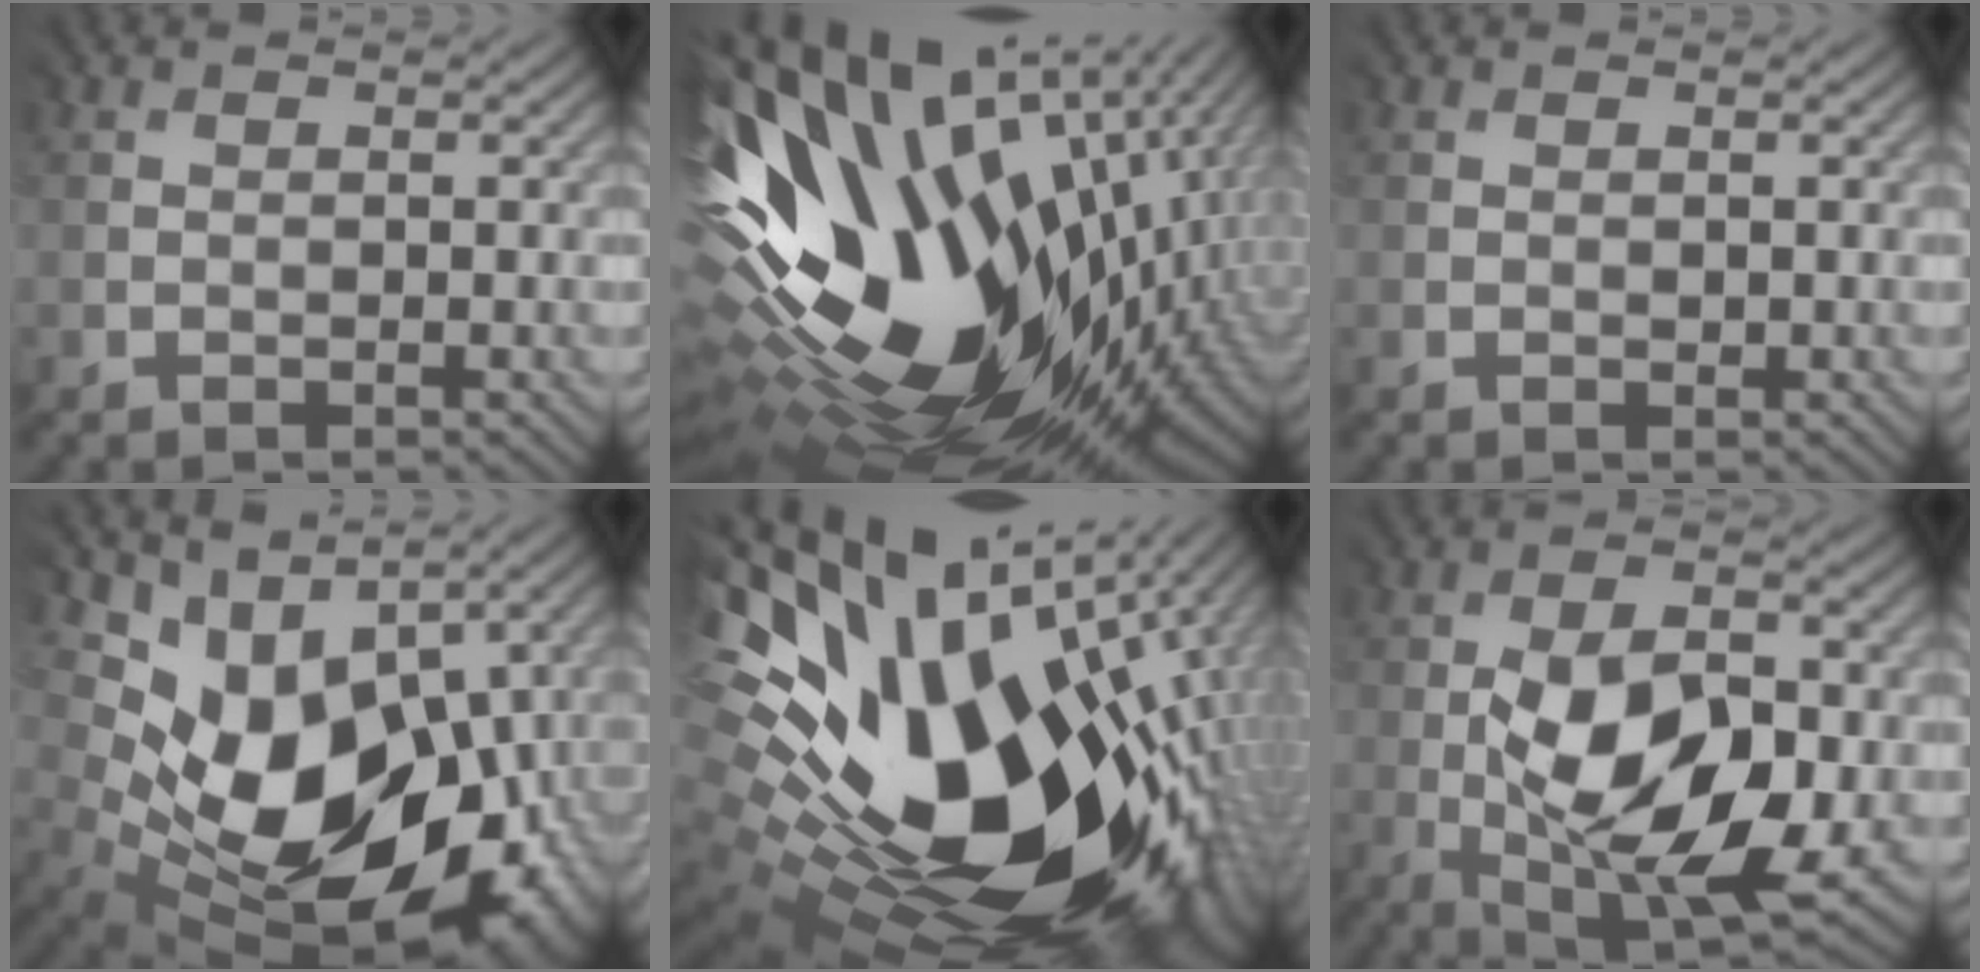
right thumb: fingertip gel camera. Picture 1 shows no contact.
{"total": 19.7, "force": [-1.0, 12.2, 15.4], "torque": [-0.309, -0.047, -0.014]}
{"total": 0.7, "force": [0.0, 0.5, 0.4], "torque": [-0.008, -0.001, 0.002]}
{"total": 15.6, "force": [0.4, 11.2, 10.9], "torque": [-0.143, -0.023, 0.043]}
{"total": 20.6, "force": [3.5, 13.2, 15.4], "torque": [-0.277, -0.045, 0.091]}
{"total": 13.1, "force": [-2.4, 6.6, 11.0], "torque": [-0.192, -0.005, -0.043]}